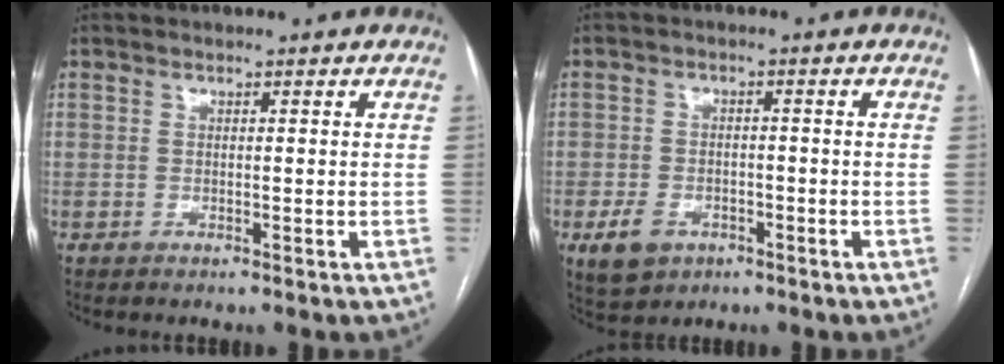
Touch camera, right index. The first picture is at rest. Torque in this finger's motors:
{"motor_torque": [-0.13, -0.07, -0.78, -0.21]}